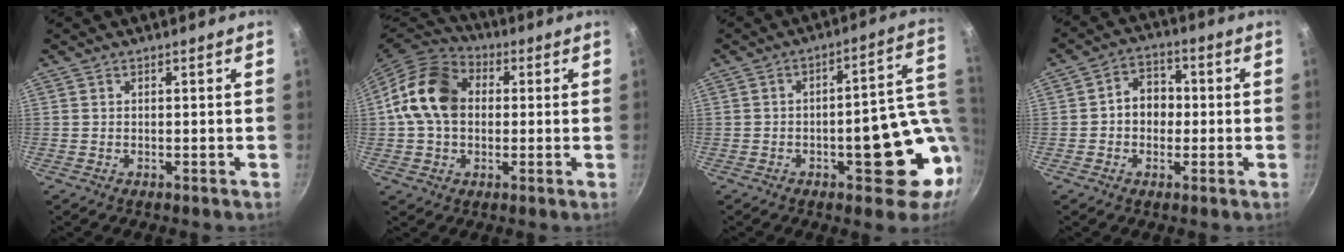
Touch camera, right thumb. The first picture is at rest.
{"total": 14.4, "force": [1.2, 10.9, 9.3], "torque": [-0.143, 0.022, 0.006]}
{"total": 16.7, "force": [-2.1, 7.2, 15.0], "torque": [-0.140, 0.018, -0.019]}
{"total": 6.9, "force": [-0.4, 5.6, 4.0], "torque": [-0.025, 0.018, -0.013]}